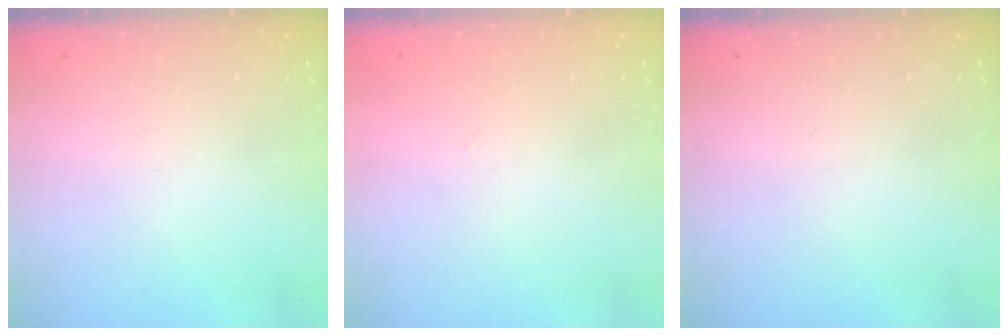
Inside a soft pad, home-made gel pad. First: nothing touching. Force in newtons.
{"total": 0.0}
{"total": 0.0}